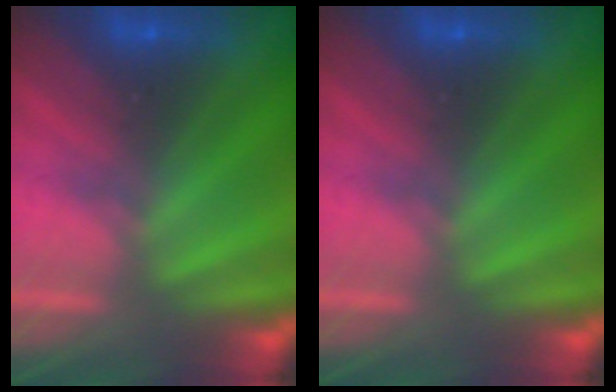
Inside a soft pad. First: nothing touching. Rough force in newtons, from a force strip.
{"total": 0.0}